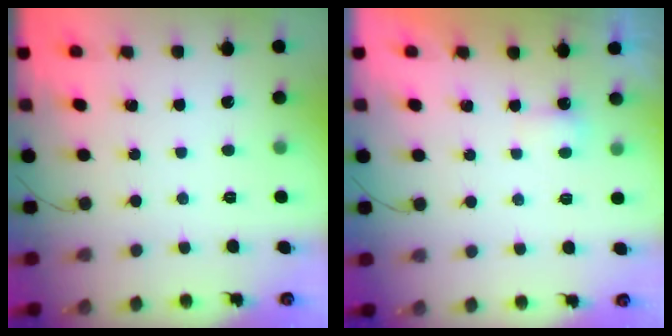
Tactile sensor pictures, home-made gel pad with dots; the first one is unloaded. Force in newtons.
{"total": 2.8, "press": 2.7, "slide": 0.7}